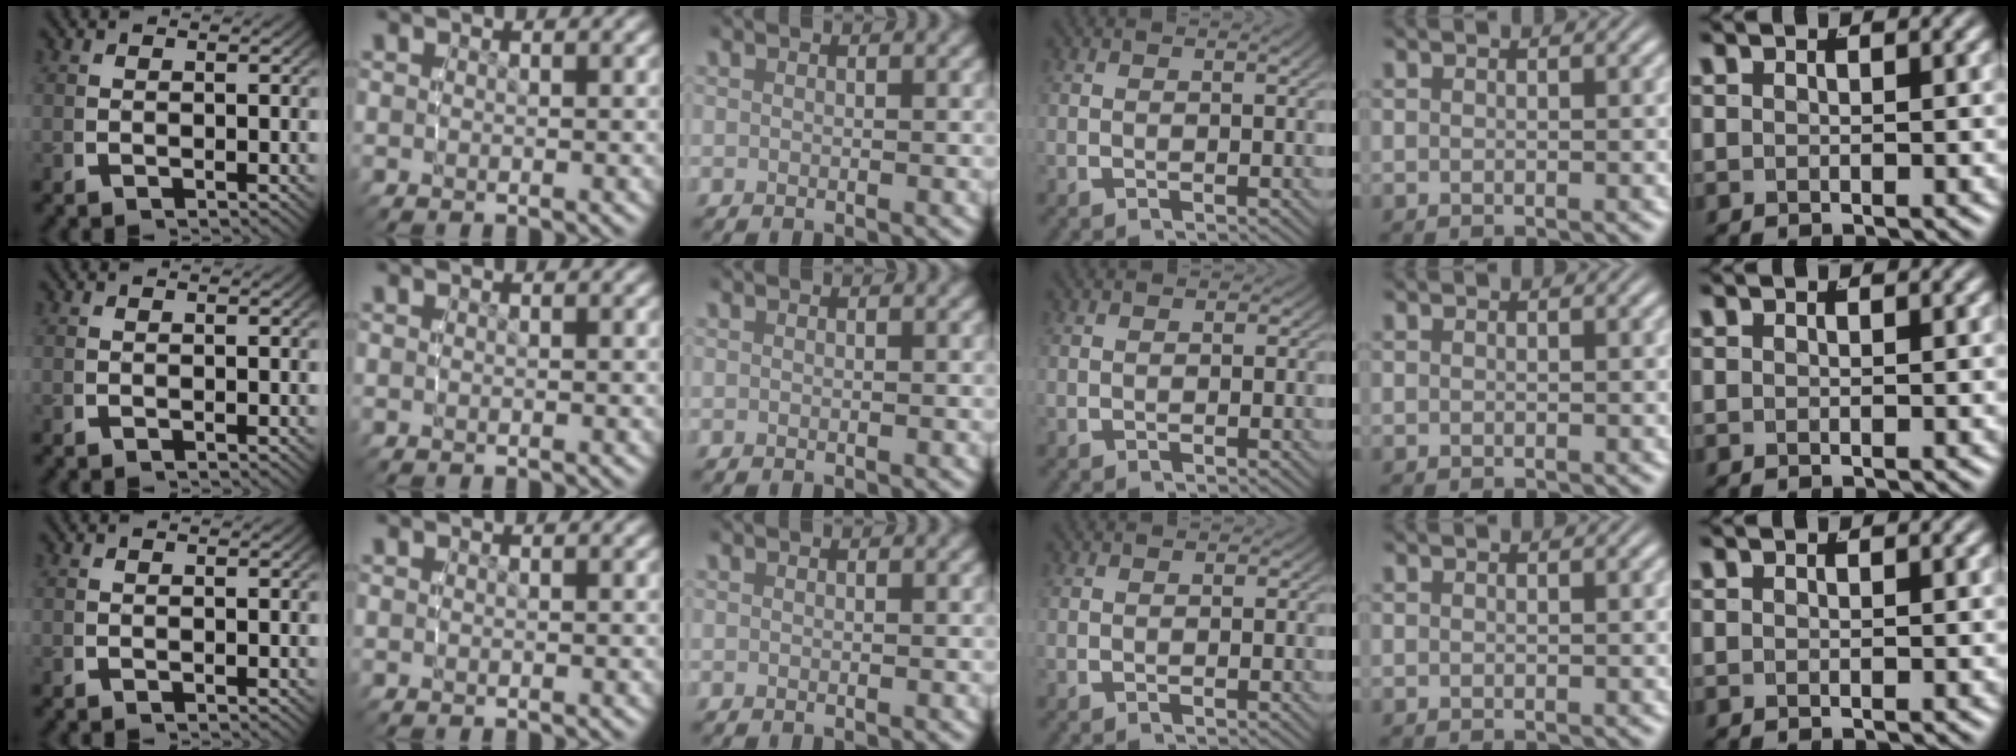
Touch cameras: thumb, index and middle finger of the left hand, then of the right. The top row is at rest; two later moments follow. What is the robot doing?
{"motion": "lift_and_place", "object": "tape"}